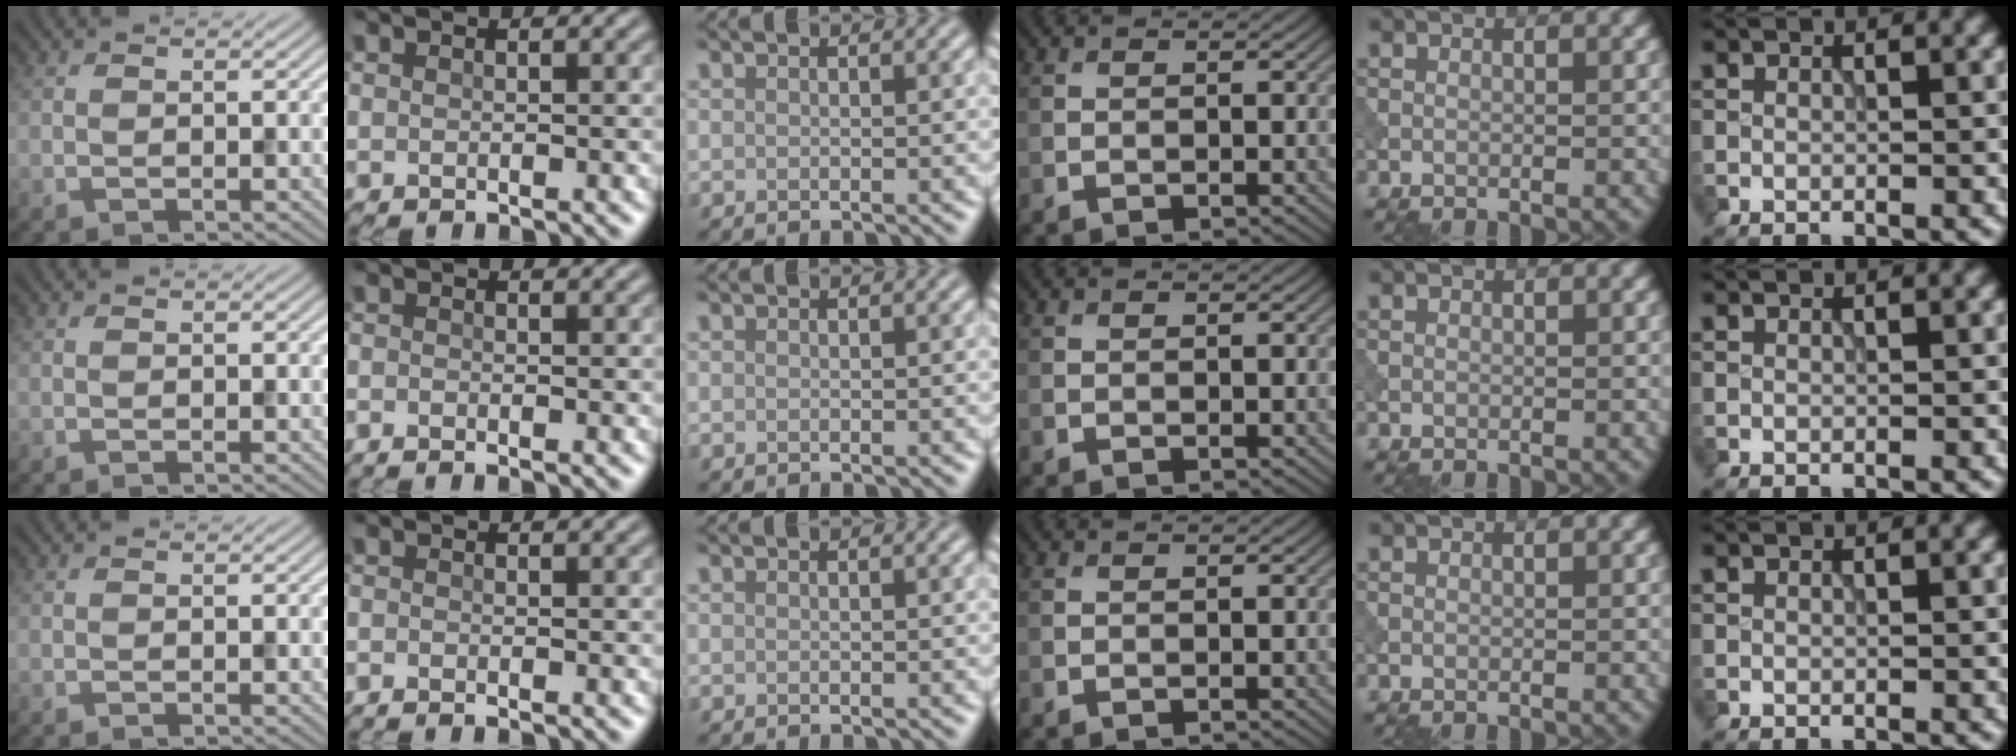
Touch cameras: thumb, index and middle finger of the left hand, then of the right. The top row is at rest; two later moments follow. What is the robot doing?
{"motion": "press", "object": "tv remote"}